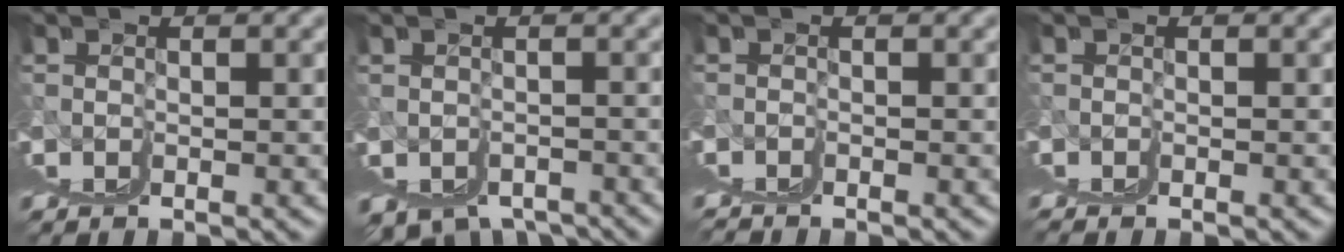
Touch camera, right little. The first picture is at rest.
{"total": 3.5, "force": [-0.8, 1.8, 2.9], "torque": [-0.048, -0.016, -0.003]}
{"total": 1.8, "force": [0.9, -0.2, 1.6], "torque": [-0.018, 0.008, 0.016]}
{"total": 0.7, "force": [0.4, -0.2, 0.5], "torque": [-0.005, 0.005, 0.007]}